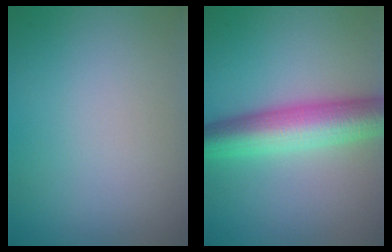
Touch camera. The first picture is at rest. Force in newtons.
{"total": 7.2, "press": 7.2, "slide": 0.1}